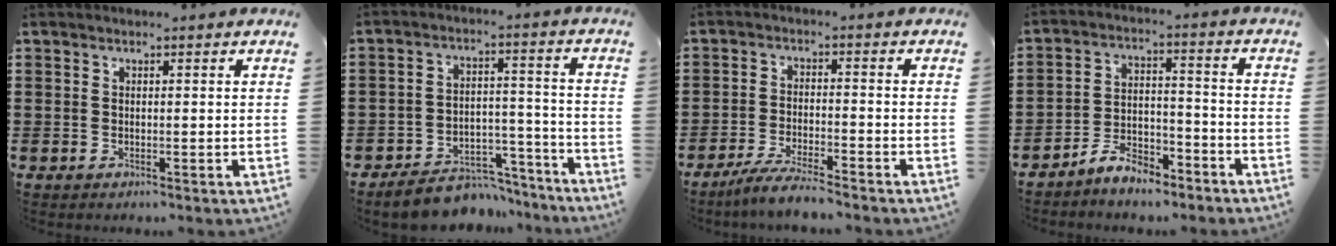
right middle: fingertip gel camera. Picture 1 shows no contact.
{"total": 7.2, "force": [-6.6, 2.4, 1.5], "torque": [-0.017, 0.028, -0.122]}
{"total": 4.6, "force": [-4.2, 0.0, 1.9], "torque": [-0.045, -0.009, -0.085]}
{"total": 6.3, "force": [-5.8, 1.6, 1.9], "torque": [-0.035, 0.013, -0.115]}